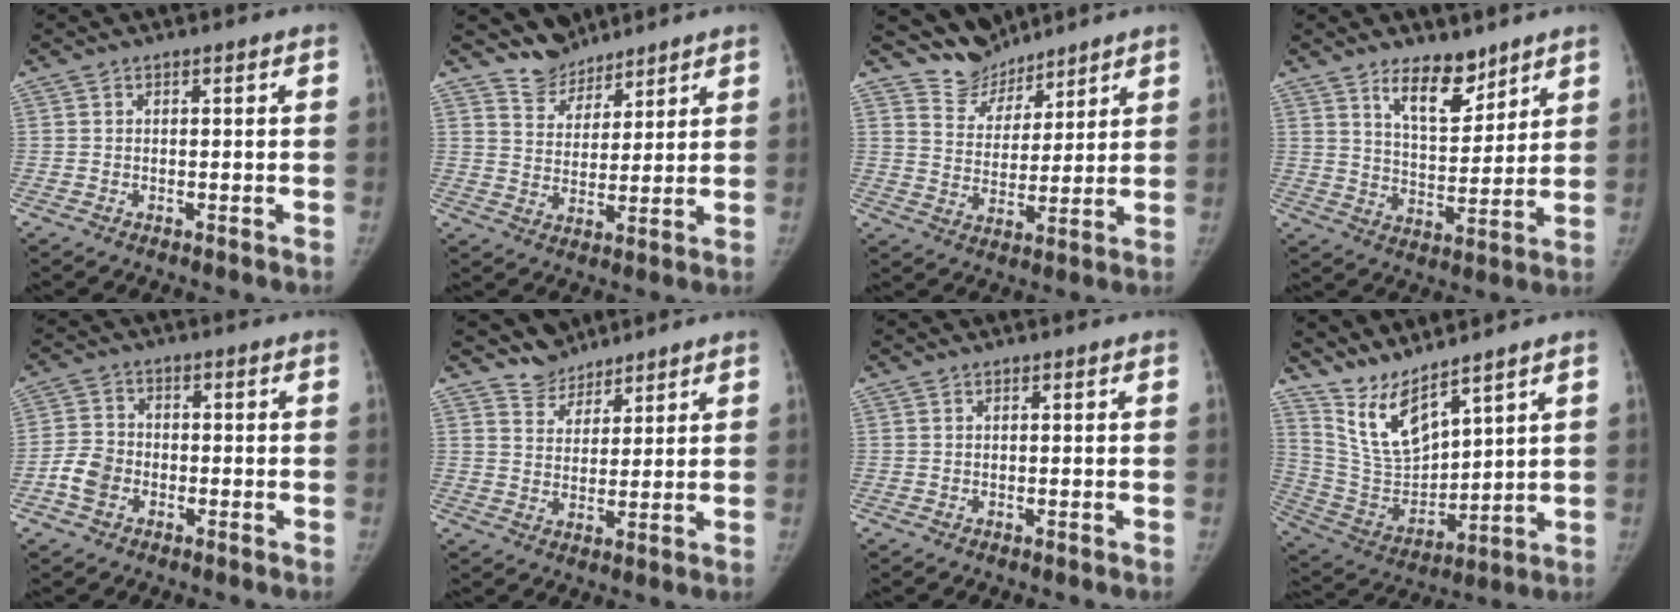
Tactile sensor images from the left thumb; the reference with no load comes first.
{"total": 6.3, "force": [5.6, 2.9, -0.4], "torque": [0.035, -0.049, 0.108]}
{"total": 7.5, "force": [6.8, 3.2, -0.6], "torque": [0.039, -0.056, 0.134]}
{"total": 9.8, "force": [6.9, 4.4, 5.4], "torque": [-0.060, -0.055, 0.120]}
{"total": 5.4, "force": [-2.1, 4.2, 2.6], "torque": [-0.040, 0.015, -0.046]}
{"total": 5.2, "force": [4.6, 2.4, -0.6], "torque": [0.037, -0.037, 0.084]}
{"total": 0.0}
{"total": 10.7, "force": [9.0, 2.3, 5.3], "torque": [-0.095, -0.068, 0.201]}